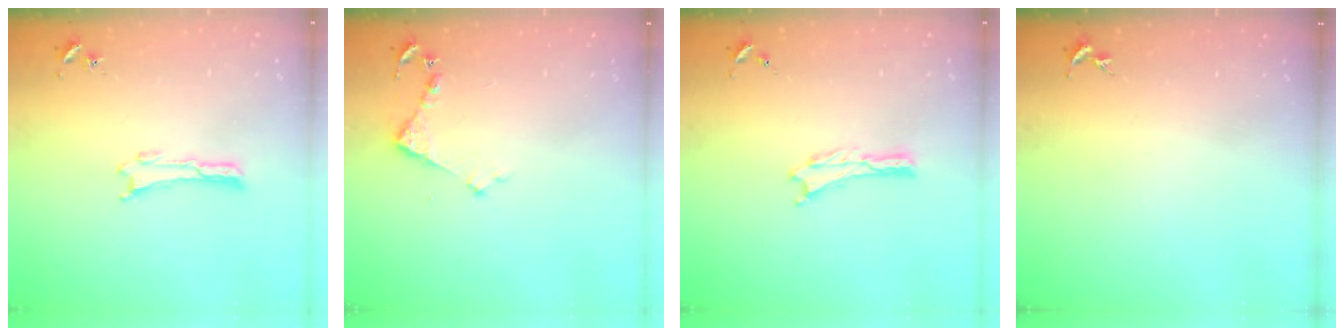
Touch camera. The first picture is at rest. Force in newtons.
{"total": 3.1, "press": 3.1, "slide": 0.3}
{"total": 0.0}
{"total": 0.0}